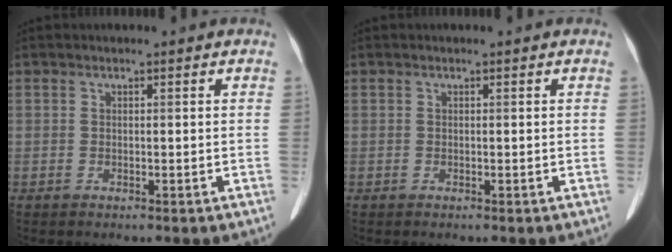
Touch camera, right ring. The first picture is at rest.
{"total": 0.0}